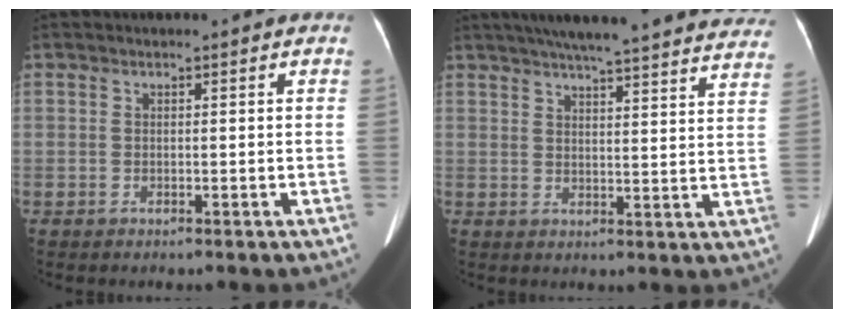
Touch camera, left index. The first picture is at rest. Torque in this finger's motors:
{"motor_torque": [0.80, -1.11, 0.07, 0.13]}